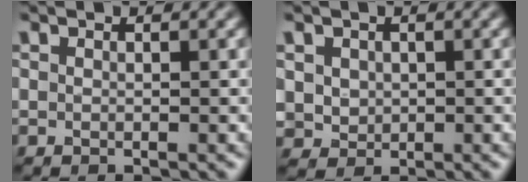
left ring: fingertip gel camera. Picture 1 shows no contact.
{"total": 1.9, "force": [0.4, 1.8, 0.6], "torque": [-0.014, -0.007, 0.015]}